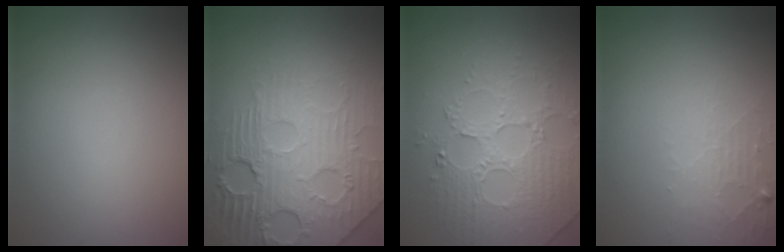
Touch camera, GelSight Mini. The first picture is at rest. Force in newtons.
{"total": 8.5, "press": 6.0, "slide": 6.1}
{"total": 4.2, "press": 4.0, "slide": 1.3}
{"total": 1.9, "press": 1.9, "slide": 0.3}